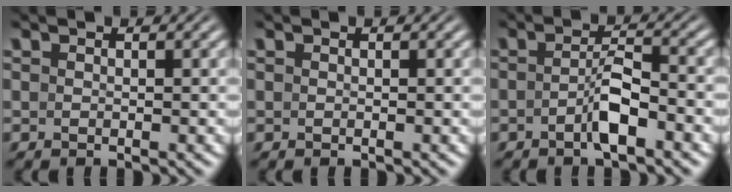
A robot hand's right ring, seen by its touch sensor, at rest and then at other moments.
{"total": 0.0}
{"total": 2.7, "force": [-1.6, 0.1, 2.2], "torque": [-0.029, -0.003, -0.026]}